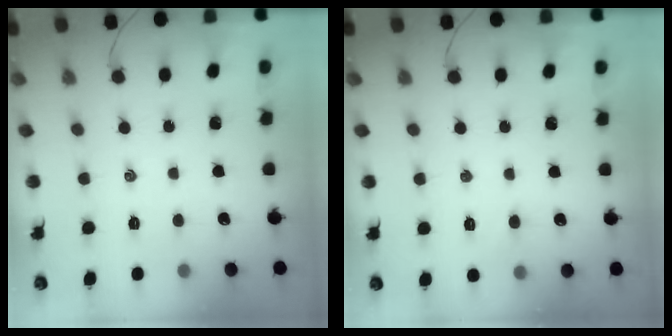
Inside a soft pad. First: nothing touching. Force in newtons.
{"total": 2.2, "press": 2.1, "slide": 0.6}